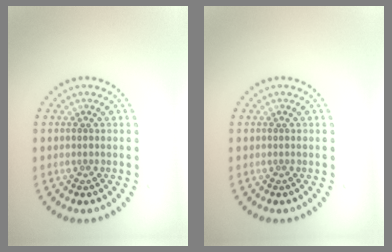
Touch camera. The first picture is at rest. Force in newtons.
{"total": 0.0}